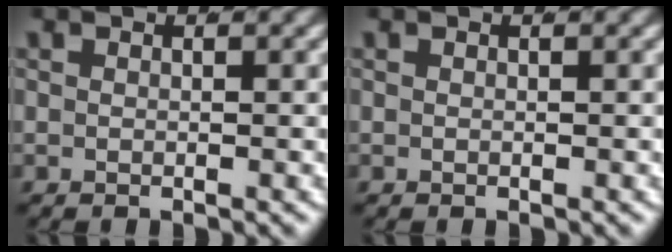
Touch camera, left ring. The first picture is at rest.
{"total": 0.0}